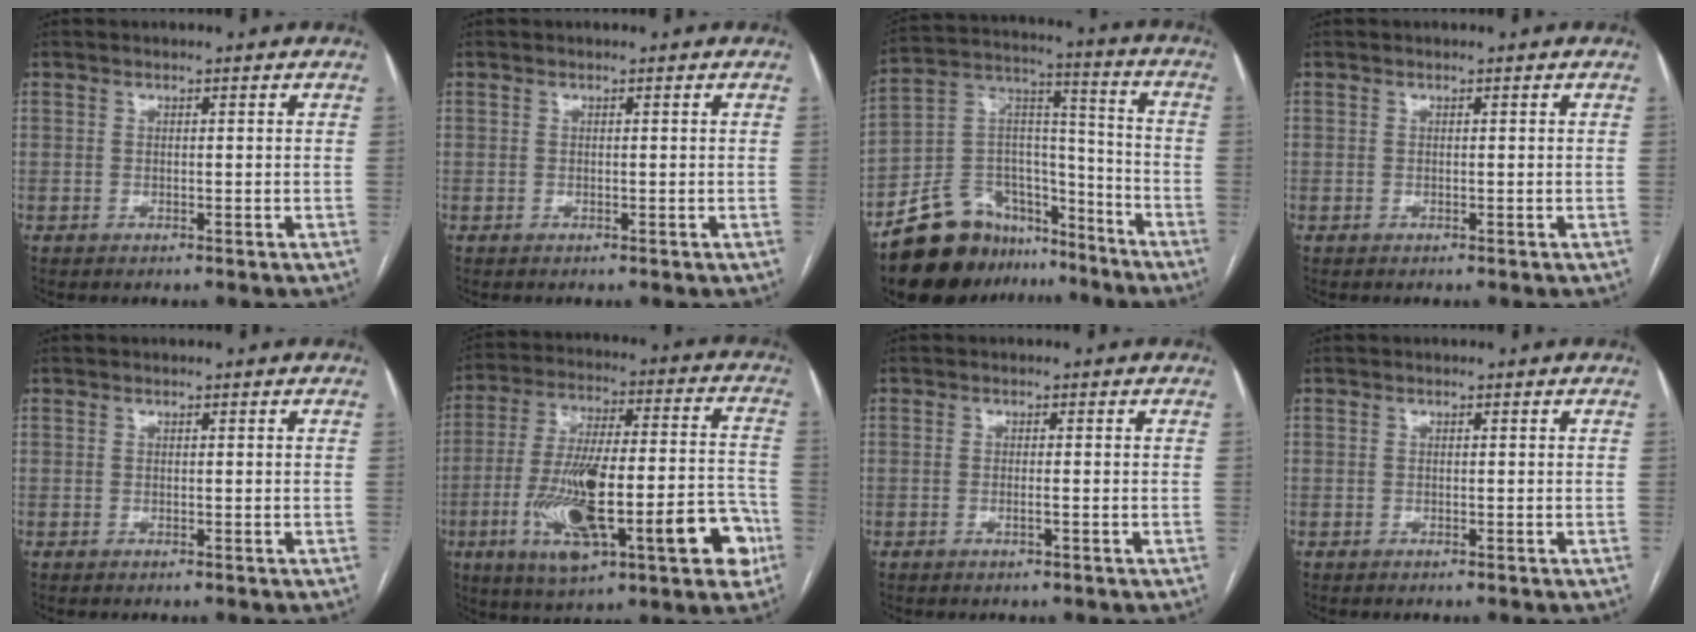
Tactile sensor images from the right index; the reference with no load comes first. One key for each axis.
{"total": 0.0}
{"total": 17.8, "fx": -13.9, "fy": 9.1, "fz": 6.4, "tx": -0.099, "ty": 0.070, "tz": -0.236}
{"total": 0.0}
{"total": 0.0}
{"total": 21.3, "fx": -7.3, "fy": 3.7, "fz": 19.7, "tx": -0.302, "ty": 0.001, "tz": -0.115}
{"total": 0.9, "fx": -0.4, "fy": 0.0, "fz": 0.8, "tx": -0.018, "ty": 0.000, "tz": -0.005}
{"total": 0.0}